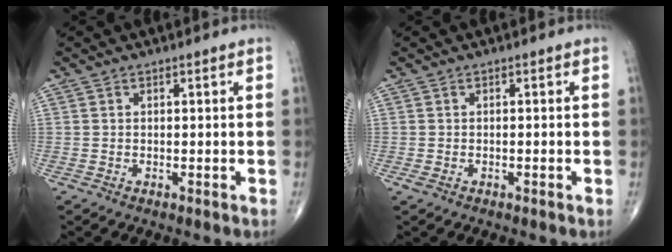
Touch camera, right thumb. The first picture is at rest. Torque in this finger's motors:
{"motor_torque": [0.71, 0.38, 0.11, -0.26, -0.01]}